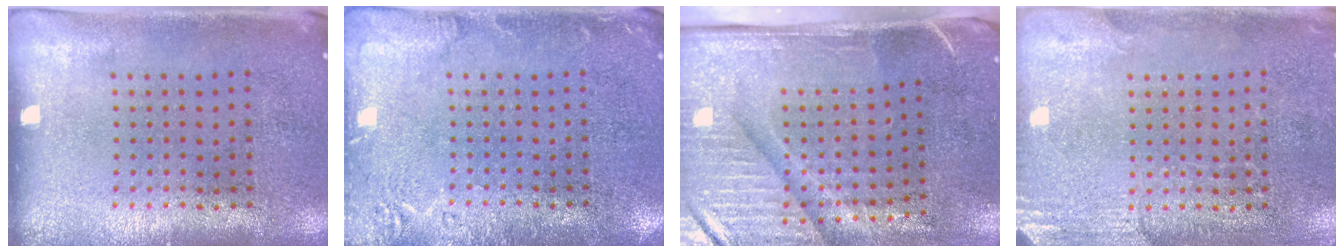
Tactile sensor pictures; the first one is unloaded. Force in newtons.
{"total": 2.4, "press": 2.4, "slide": 0.4}
{"total": 4.7, "press": 3.9, "slide": 2.6}
{"total": 2.6, "press": 2.3, "slide": 1.2}